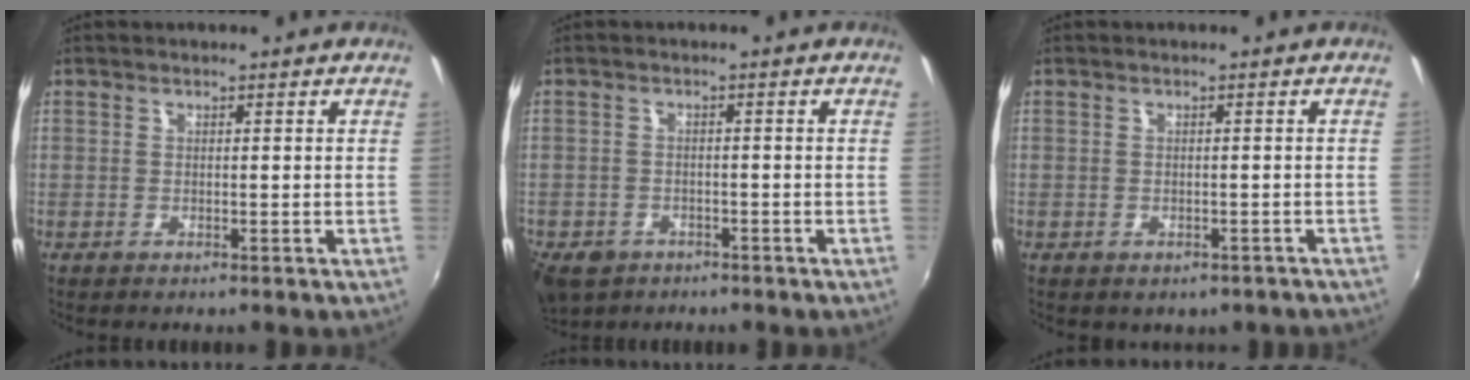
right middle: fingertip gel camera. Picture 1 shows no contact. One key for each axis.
{"total": 8.3, "fx": -5.0, "fy": 5.7, "fz": 3.5, "tx": -0.095, "ty": -0.017, "tz": -0.078}
{"total": 3.1, "fx": -2.1, "fy": 2.0, "fz": 1.2, "tx": -0.025, "ty": -0.008, "tz": -0.017}